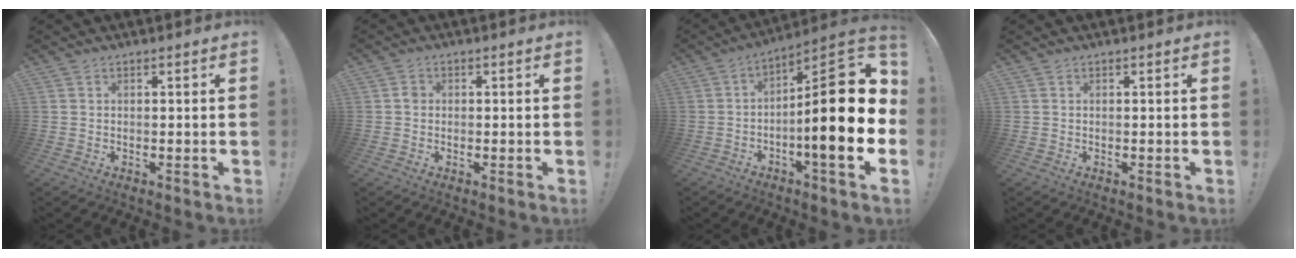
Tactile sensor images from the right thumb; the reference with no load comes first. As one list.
[{"total": 1.5, "force": [-0.1, 1.4, 0.6], "torque": [-0.011, 0.006, -0.003]}, {"total": 23.4, "force": [-2.4, 6.1, 22.5], "torque": [-0.330, 0.016, -0.038]}, {"total": 0.0}]